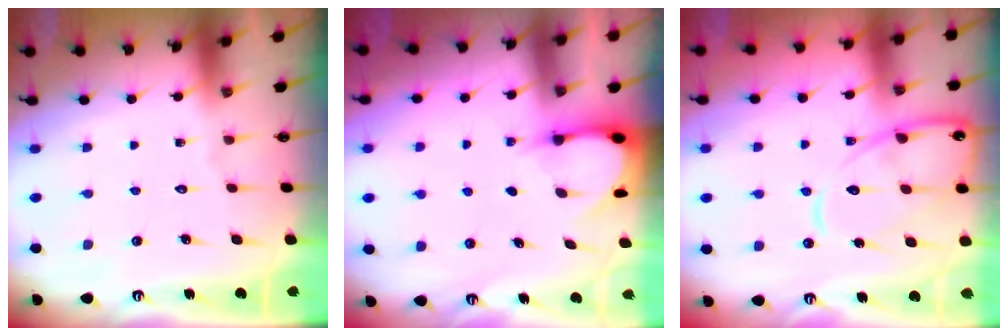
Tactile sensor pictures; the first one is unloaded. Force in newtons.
{"total": 3.2, "press": 3.2, "slide": 0.3}
{"total": 14.6, "press": 14.5, "slide": 1.5}